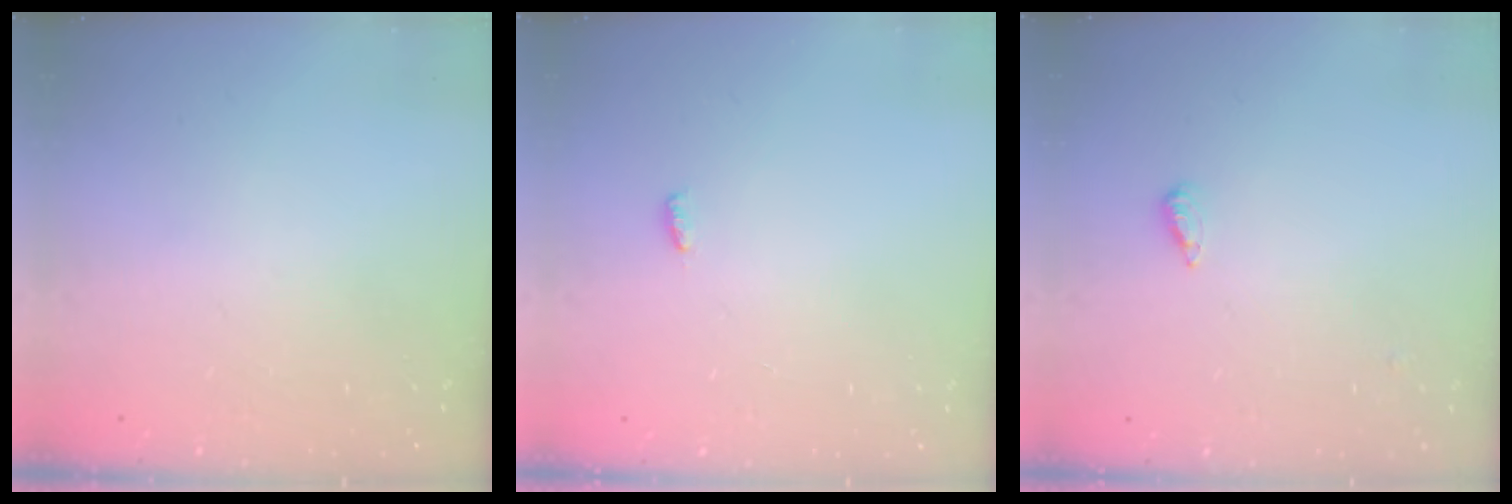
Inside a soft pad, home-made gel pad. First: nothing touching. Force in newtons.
{"total": 3.1, "press": 2.7, "slide": 1.5}
{"total": 2.2, "press": 2.2, "slide": 0.5}